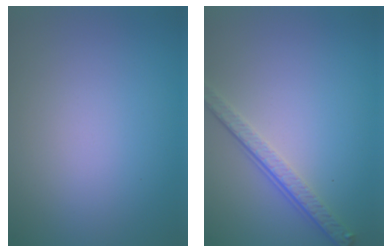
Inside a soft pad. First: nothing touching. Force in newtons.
{"total": 3.8, "press": 2.7, "slide": 2.6}